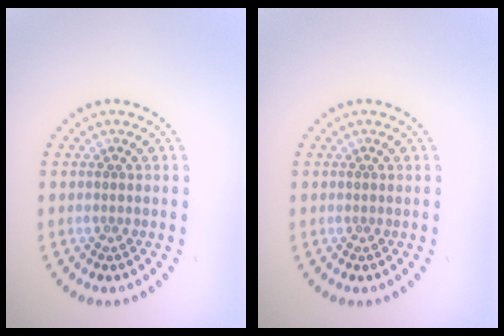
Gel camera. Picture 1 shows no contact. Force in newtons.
{"total": 0.0}